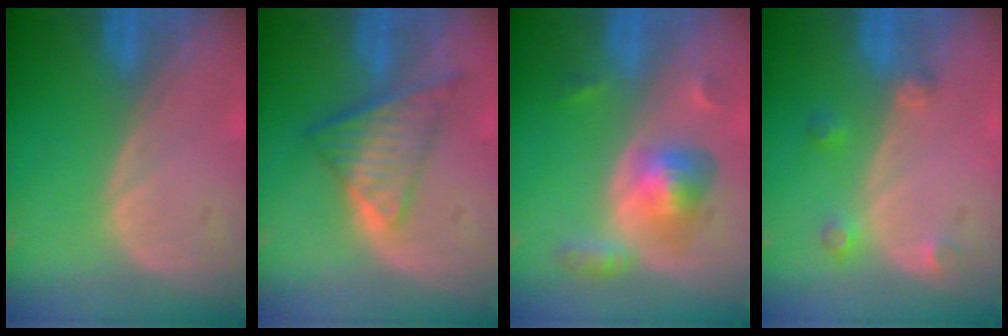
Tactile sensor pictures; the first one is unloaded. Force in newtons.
{"total": 7.6, "press": 6.4, "slide": 4.1}
{"total": 6.1, "press": 5.6, "slide": 2.4}
{"total": 2.6, "press": 2.6, "slide": 0.4}